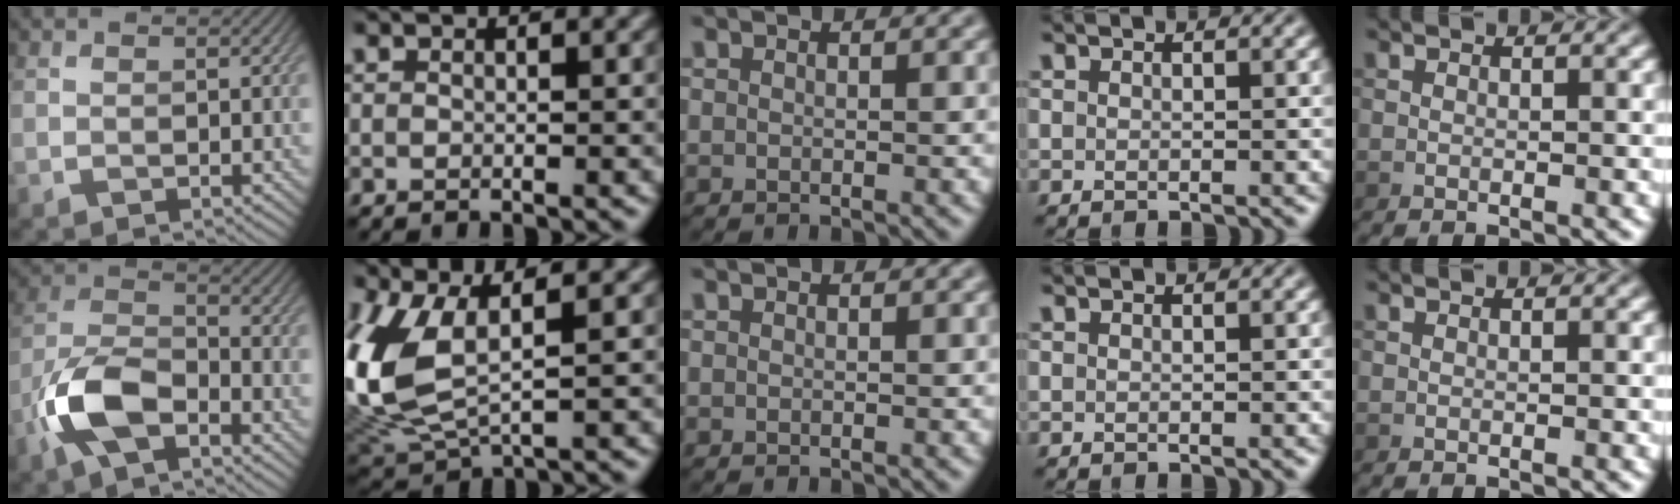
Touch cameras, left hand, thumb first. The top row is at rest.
{"thumb": {"total": 9.5, "force": [-4.8, 4.5, 6.8], "torque": [-0.151, 0.004, -0.109]}, "index": {"total": 9.0, "force": [1.4, 4.7, 7.6], "torque": [-0.205, -0.010, 0.037]}}